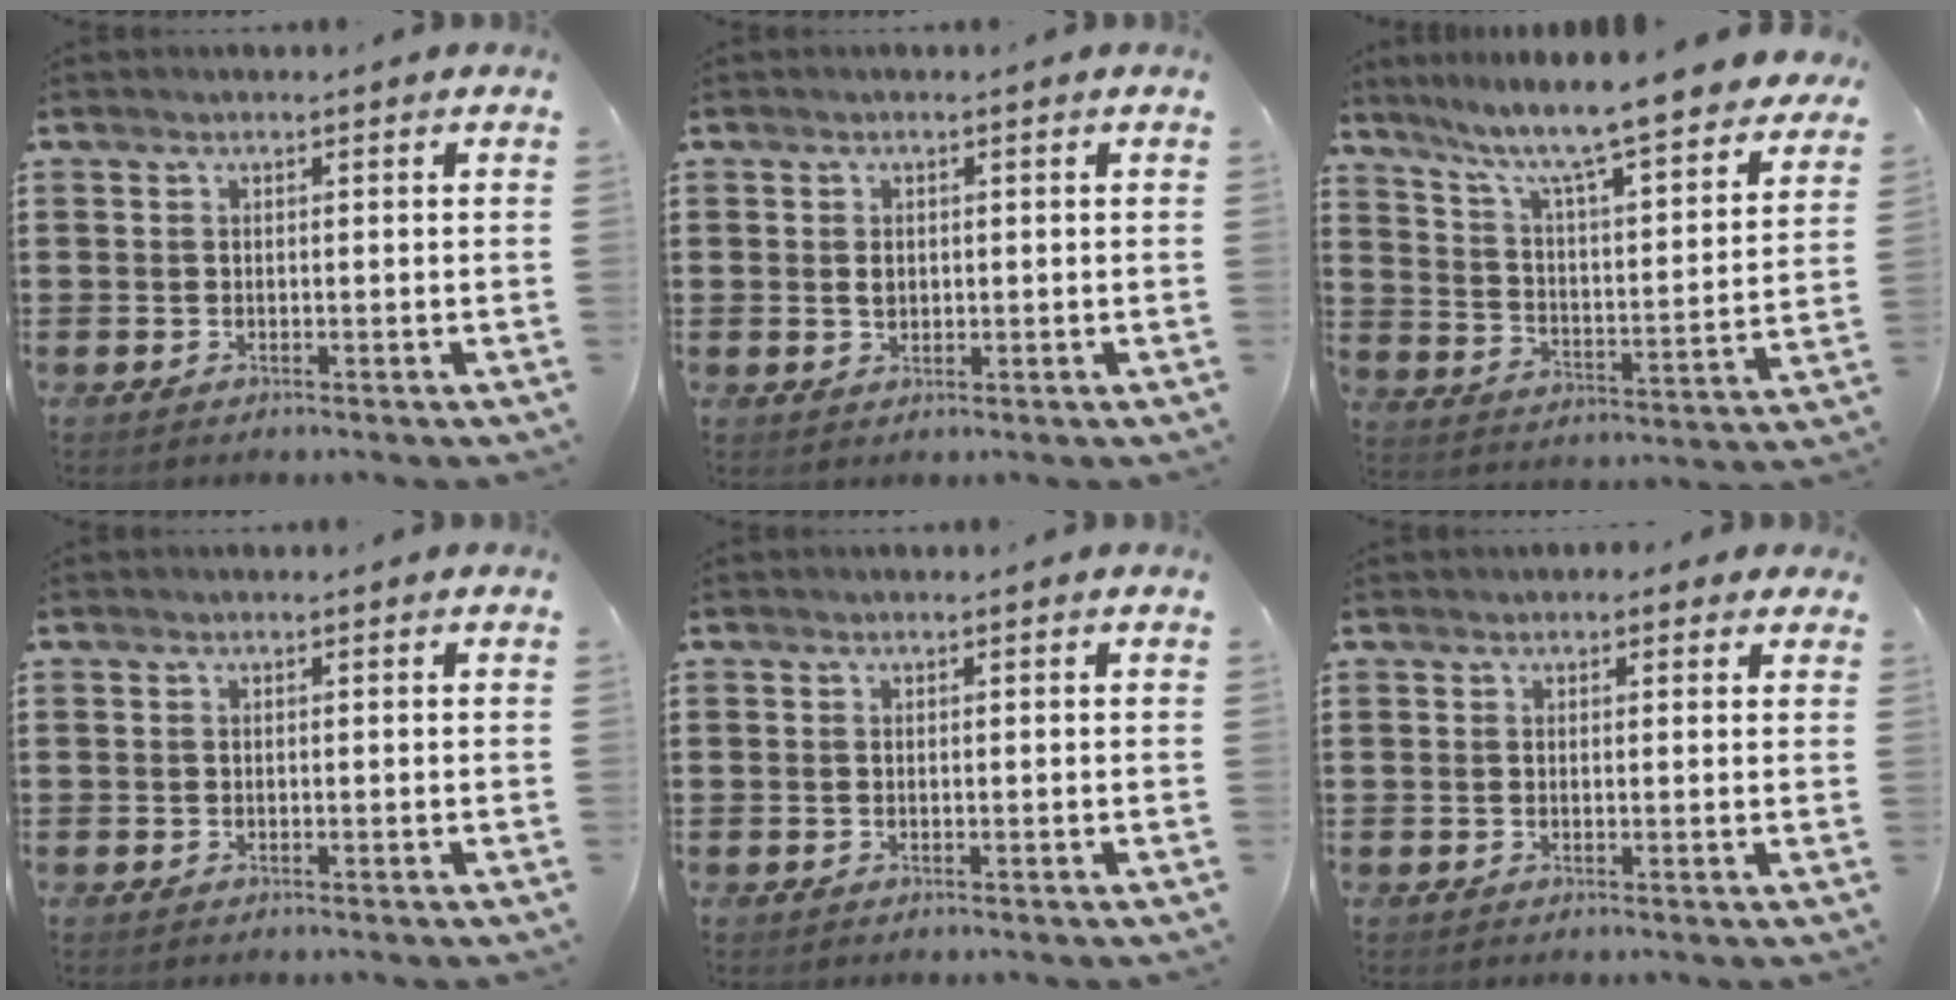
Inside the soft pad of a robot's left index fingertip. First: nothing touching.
{"total": 1.4, "force": [0.2, 1.1, 0.9], "torque": [-0.021, 0.007, 0.003]}
{"total": 8.0, "force": [7.0, -0.4, 3.9], "torque": [-0.107, -0.060, 0.110]}
{"total": 0.0}
{"total": 0.0}
{"total": 1.3, "force": [1.0, 0.7, 0.3], "torque": [-0.010, 0.007, 0.018]}